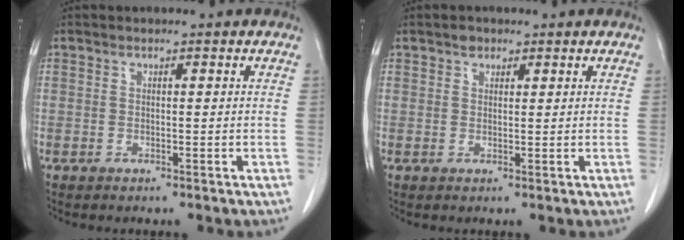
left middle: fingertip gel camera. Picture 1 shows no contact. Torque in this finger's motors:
{"motor_torque": [-0.15, 0.10, -0.03, 0.00]}